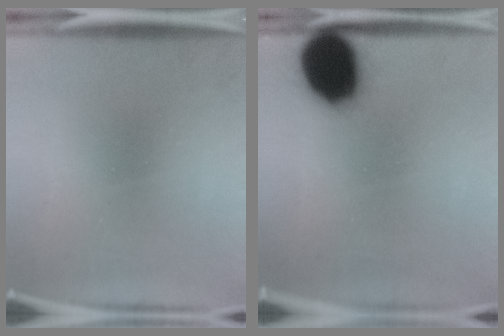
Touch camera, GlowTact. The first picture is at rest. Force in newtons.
{"total": 14.7}